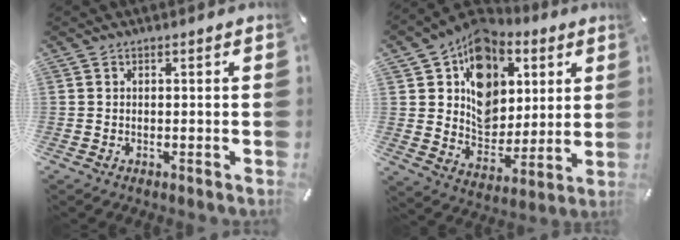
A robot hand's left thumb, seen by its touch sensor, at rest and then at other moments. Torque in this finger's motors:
{"motor_torque": [1.11, 1.02, 2.00, -0.77, 0.24]}